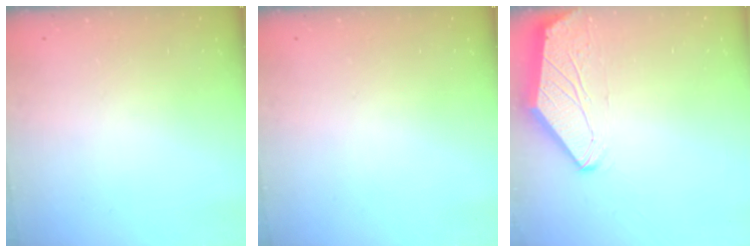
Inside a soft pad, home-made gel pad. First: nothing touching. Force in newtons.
{"total": 0.0}
{"total": 0.0}